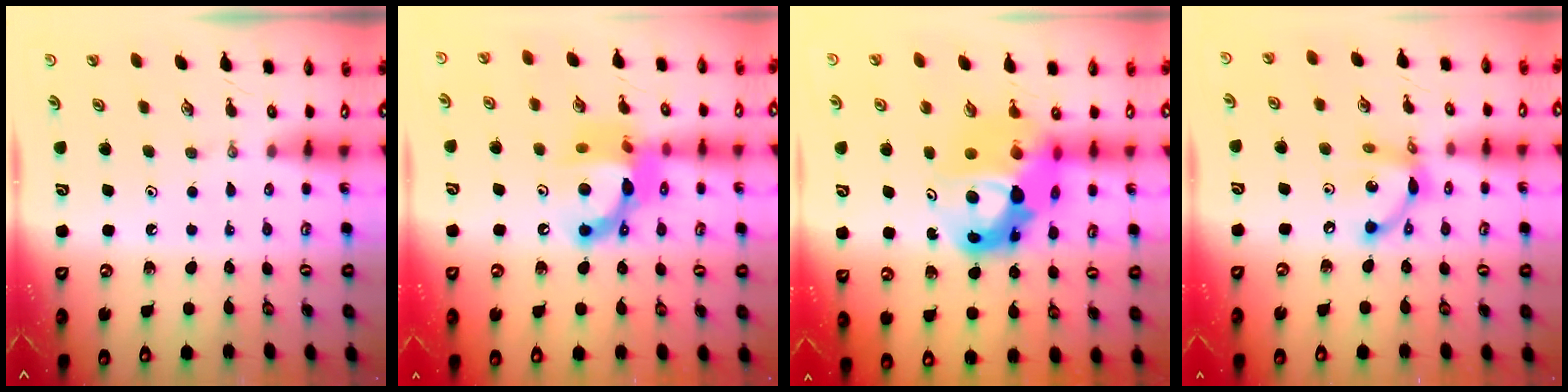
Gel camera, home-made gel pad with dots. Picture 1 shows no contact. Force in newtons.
{"total": 15.2, "press": 15.1, "slide": 1.6}
{"total": 17.0, "press": 16.9, "slide": 1.4}
{"total": 11.5, "press": 11.5, "slide": 0.6}